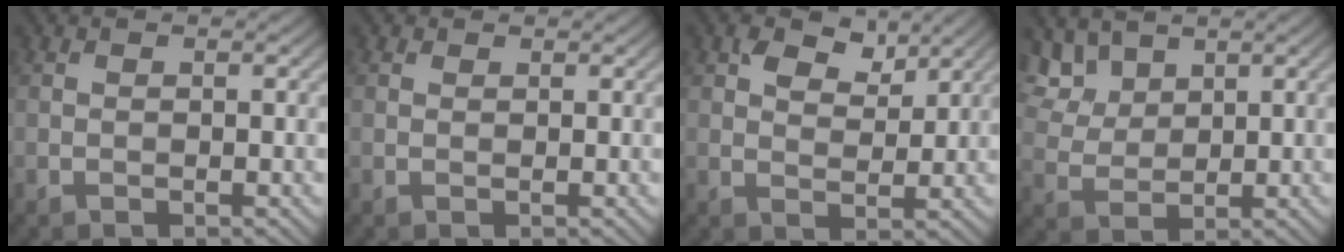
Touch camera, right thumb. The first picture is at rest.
{"total": 0.6, "force": [0.5, 0.3, 0.1], "torque": [0.001, 0.002, 0.010]}
{"total": 4.6, "force": [2.9, 2.6, 2.5], "torque": [-0.047, -0.003, 0.052]}
{"total": 5.5, "force": [3.8, 3.1, 2.5], "torque": [-0.074, -0.007, 0.084]}